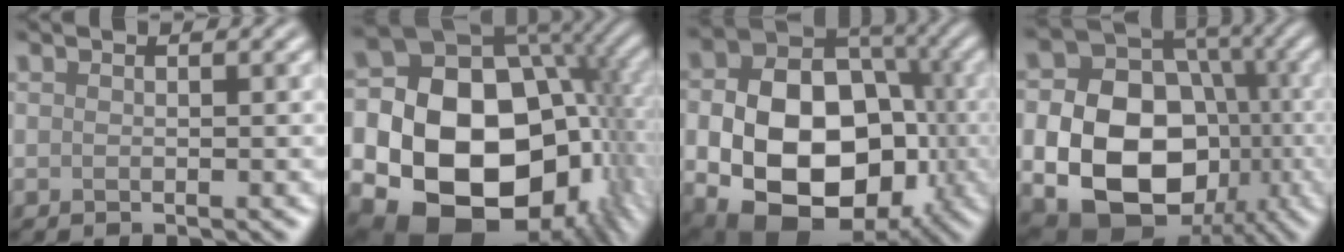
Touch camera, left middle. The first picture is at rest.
{"total": 22.7, "force": [-2.6, 18.2, 13.3], "torque": [-0.224, -0.007, -0.053]}
{"total": 15.3, "force": [-2.9, 10.9, 10.3], "torque": [-0.167, -0.034, -0.041]}
{"total": 14.6, "force": [-3.0, 11.4, 8.8], "torque": [-0.148, -0.026, -0.055]}